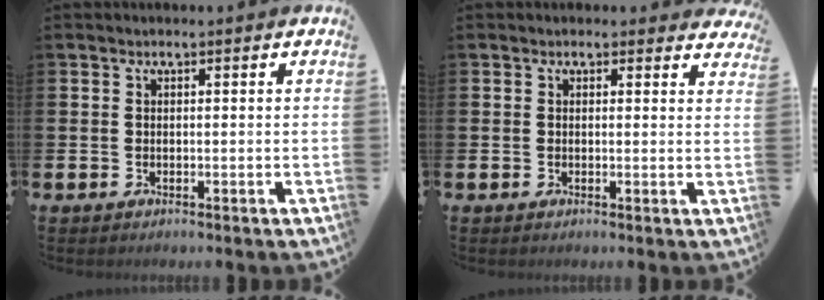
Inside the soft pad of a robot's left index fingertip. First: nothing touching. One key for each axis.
{"total": 1.1, "fx": 0.9, "fy": 0.5, "fz": 0.0, "tx": 0.000, "ty": 0.003, "tz": 0.017}